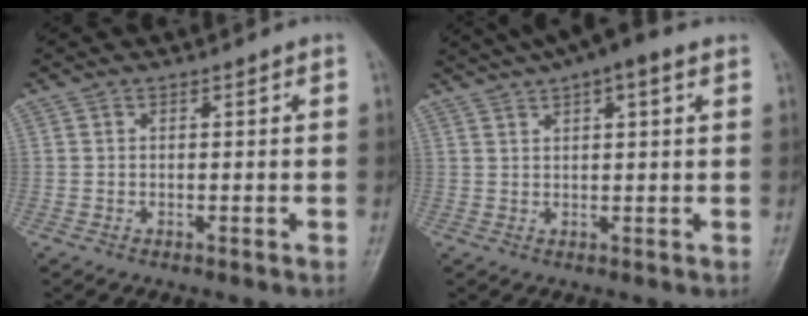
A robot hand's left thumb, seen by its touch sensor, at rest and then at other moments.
{"total": 9.5, "force": [6.0, 2.6, 6.9], "torque": [-0.103, 0.024, 0.090]}